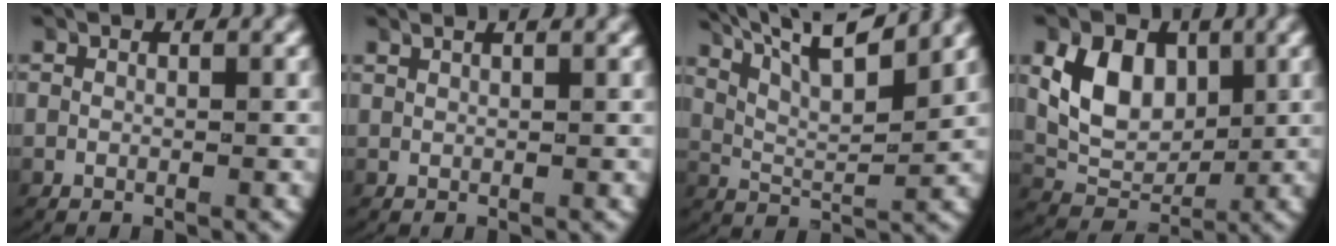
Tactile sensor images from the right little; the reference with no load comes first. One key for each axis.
{"total": 1.4, "fx": 1.3, "fy": 0.1, "fz": 0.6, "tx": -0.007, "ty": 0.007, "tz": 0.021}
{"total": 7.9, "fx": 5.3, "fy": 2.7, "fz": 5.2, "tx": -0.093, "ty": 0.002, "tz": 0.086}
{"total": 6.5, "fx": 1.1, "fy": 4.8, "fz": 4.2, "tx": -0.081, "ty": -0.008, "tz": 0.022}